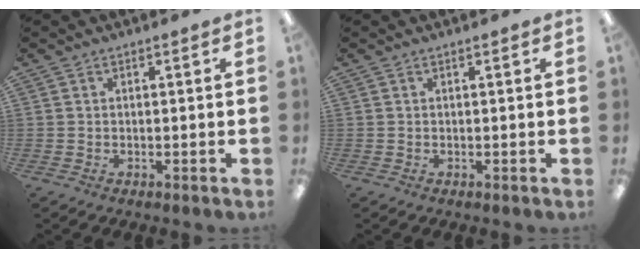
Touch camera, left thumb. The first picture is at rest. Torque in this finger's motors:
{"motor_torque": [-0.08, 0.08, 0.00, -0.01, 0.00]}